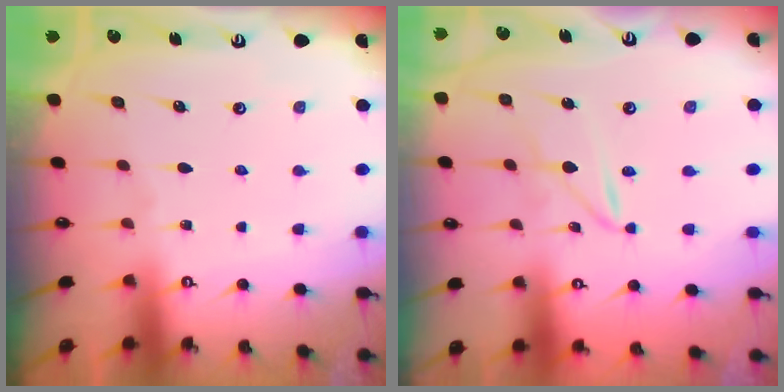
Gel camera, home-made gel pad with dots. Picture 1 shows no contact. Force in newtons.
{"total": 2.0, "press": 2.0, "slide": 0.2}